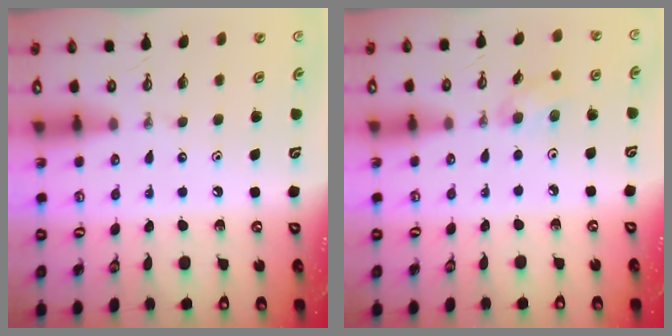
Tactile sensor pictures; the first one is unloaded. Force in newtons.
{"total": 4.9, "press": 4.5, "slide": 1.9}